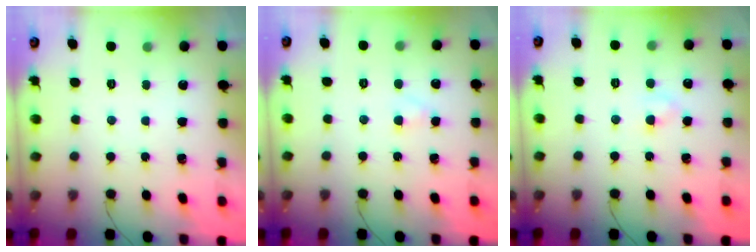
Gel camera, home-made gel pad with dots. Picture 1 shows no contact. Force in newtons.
{"total": 1.6, "press": 1.4, "slide": 0.7}
{"total": 2.5, "press": 2.3, "slide": 0.9}